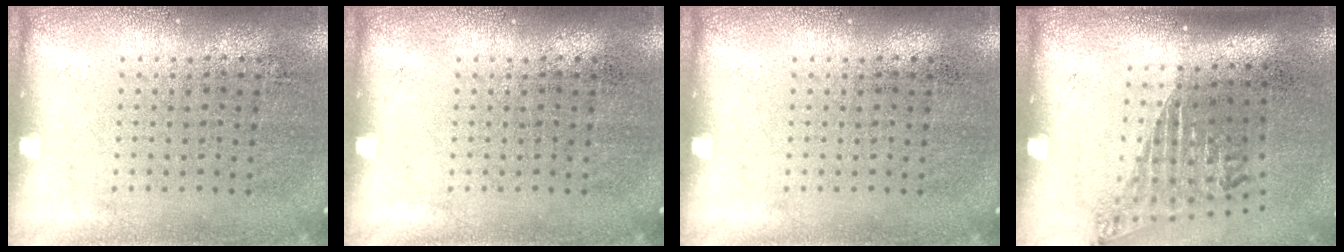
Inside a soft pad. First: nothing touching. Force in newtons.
{"total": 0.0}
{"total": 0.0}
{"total": 1.7, "press": 1.1, "slide": 1.3}